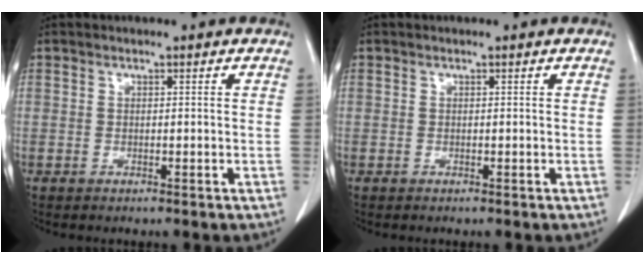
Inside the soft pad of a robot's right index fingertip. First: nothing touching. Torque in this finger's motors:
{"motor_torque": [0.00, 0.00, 0.00, 0.00]}